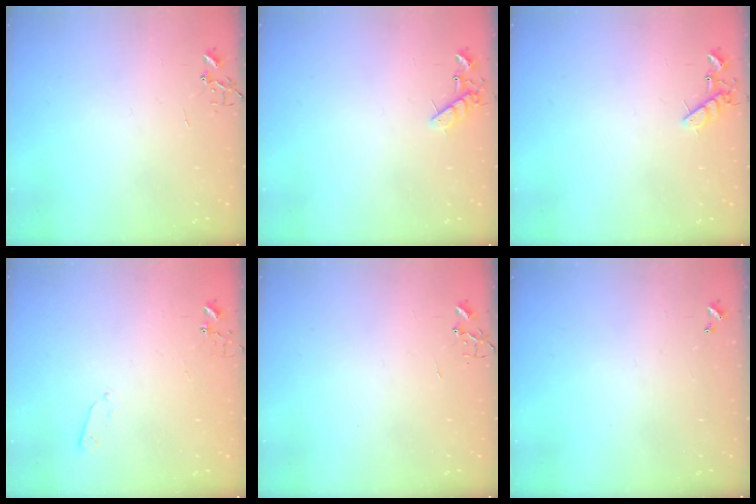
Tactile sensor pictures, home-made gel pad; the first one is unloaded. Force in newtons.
{"total": 8.8, "press": 8.8, "slide": 1.0}
{"total": 8.8, "press": 8.8, "slide": 1.0}
{"total": 3.4, "press": 3.4, "slide": 0.4}
{"total": 0.0}
{"total": 0.0}